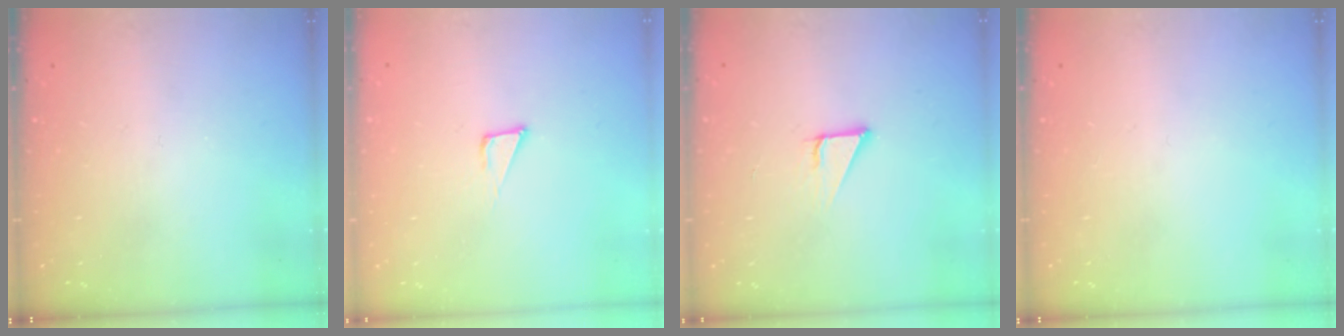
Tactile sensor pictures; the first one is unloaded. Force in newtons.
{"total": 4.3, "press": 4.3, "slide": 0.1}
{"total": 3.5, "press": 3.5, "slide": 0.2}
{"total": 0.0}